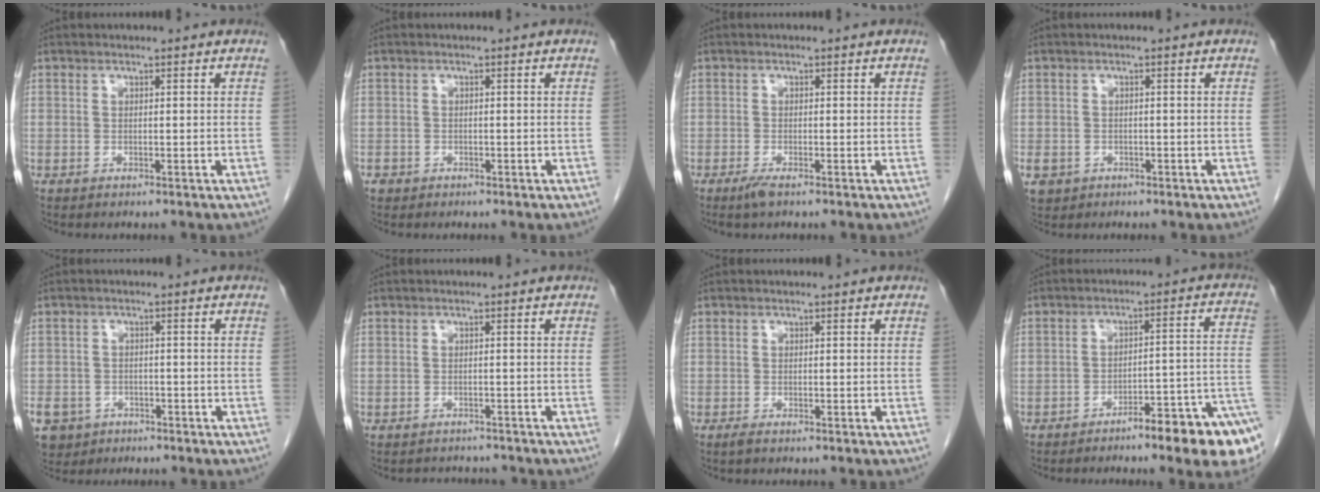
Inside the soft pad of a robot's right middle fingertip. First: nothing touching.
{"total": 1.3, "force": [-0.8, 1.0, 0.2], "torque": [-0.008, 0.004, -0.012]}
{"total": 1.7, "force": [-1.1, 0.1, 1.2], "torque": [-0.029, -0.005, -0.023]}
{"total": 5.4, "force": [-2.6, 4.5, 1.5], "torque": [-0.044, -0.001, -0.038]}
{"total": 9.3, "force": [-4.7, 7.6, 2.5], "torque": [-0.078, 0.004, -0.070]}
{"total": 2.9, "force": [-2.7, 0.9, -0.1], "torque": [0.000, -0.005, -0.038]}
{"total": 0.6, "force": [-0.5, 0.0, 0.4], "torque": [-0.010, -0.002, -0.009]}
{"total": 11.0, "force": [-6.3, 0.6, 9.0], "torque": [-0.087, 0.019, -0.086]}